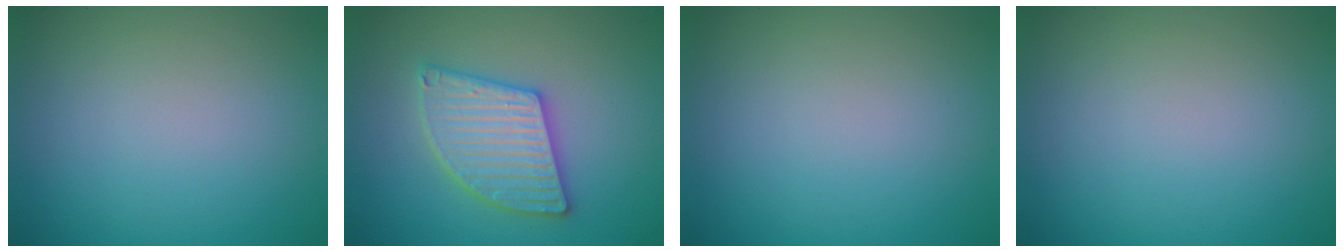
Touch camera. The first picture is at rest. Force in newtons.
{"total": 5.4, "press": 5.4, "slide": 0.7}
{"total": 0.0}
{"total": 0.0}